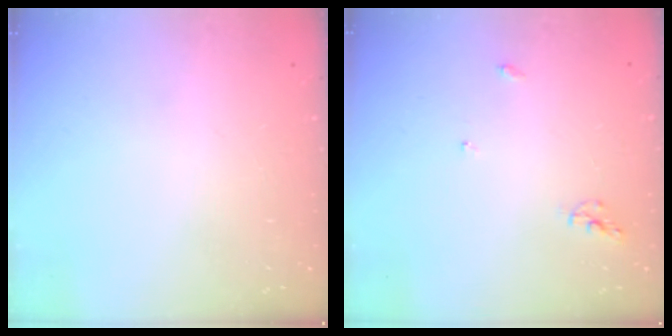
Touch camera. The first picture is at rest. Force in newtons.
{"total": 5.4, "press": 5.4, "slide": 0.0}